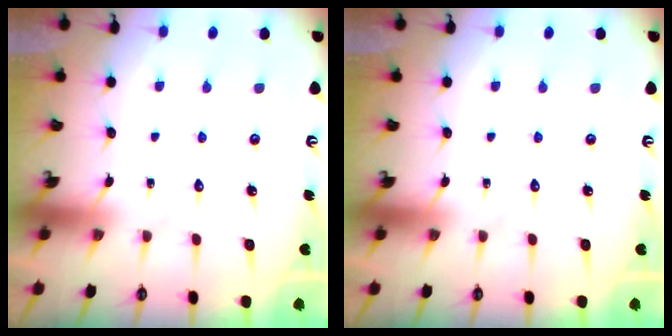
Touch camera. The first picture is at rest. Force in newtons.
{"total": 0.0}